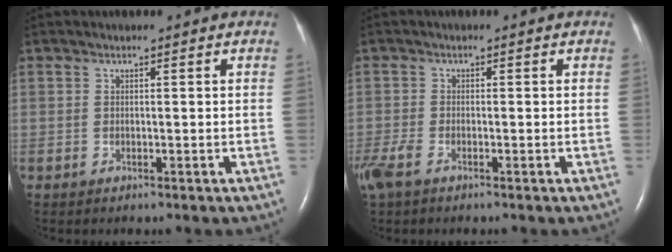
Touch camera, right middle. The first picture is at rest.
{"total": 4.2, "force": [-2.8, 1.6, 2.7], "torque": [-0.070, -0.011, -0.056]}